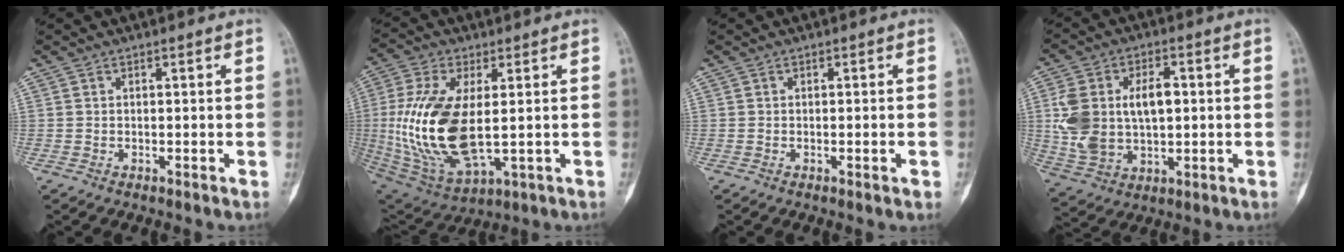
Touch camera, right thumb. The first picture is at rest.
{"total": 18.9, "force": [-0.1, 8.4, 17.0], "torque": [-0.360, -0.012, 0.014]}
{"total": 1.4, "force": [-0.4, 0.3, 1.3], "torque": [-0.015, 0.000, -0.003]}
{"total": 14.5, "force": [1.2, 8.8, 11.4], "torque": [-0.212, 0.012, 0.032]}